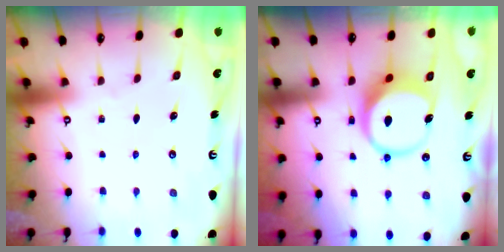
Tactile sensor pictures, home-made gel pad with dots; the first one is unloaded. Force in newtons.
{"total": 9.3, "press": 9.2, "slide": 1.4}